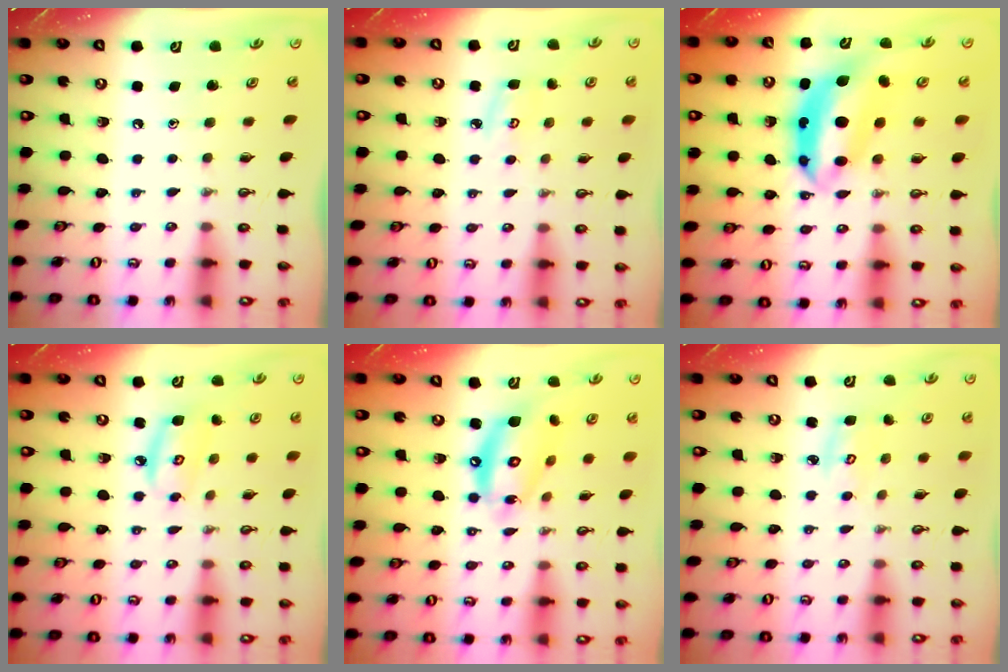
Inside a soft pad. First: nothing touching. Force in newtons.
{"total": 4.6, "press": 4.6, "slide": 0.5}
{"total": 9.7, "press": 9.6, "slide": 1.2}
{"total": 5.8, "press": 5.8, "slide": 0.4}
{"total": 14.5, "press": 14.5, "slide": 1.2}
{"total": 2.9, "press": 2.9, "slide": 0.1}